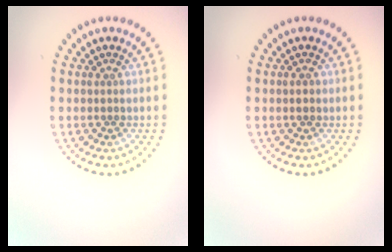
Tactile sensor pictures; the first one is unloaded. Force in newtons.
{"total": 1.2, "press": 1.2, "slide": 0.1}